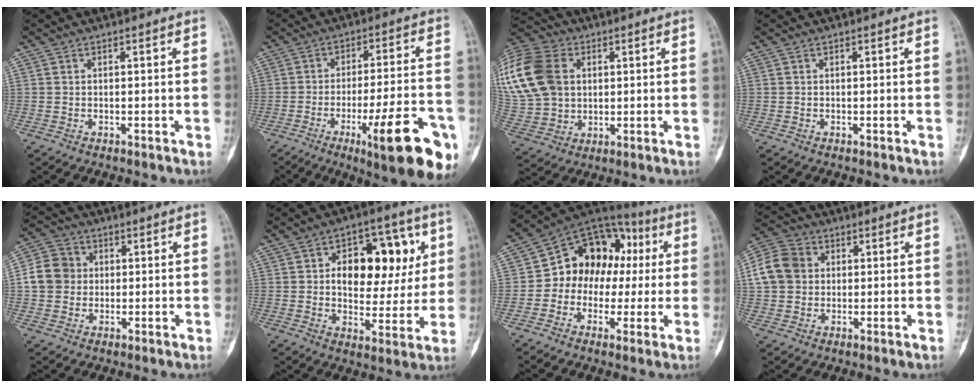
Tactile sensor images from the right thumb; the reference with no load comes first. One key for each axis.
{"total": 19.3, "fx": -8.6, "fy": 3.9, "fz": 16.8, "tx": -0.199, "ty": 0.028, "tz": -0.118}
{"total": 26.4, "fx": 6.5, "fy": 20.3, "fz": 15.6, "tx": -0.385, "ty": 0.051, "tz": 0.135}
{"total": 0.0}
{"total": 8.1, "fx": 0.4, "fy": 7.4, "fz": 3.4, "tx": -0.045, "ty": 0.015, "tz": -0.003}
{"total": 17.0, "fx": 4.2, "fy": 10.3, "fz": 12.9, "tx": -0.124, "ty": 0.005, "tz": 0.067}
{"total": 15.9, "fx": 0.7, "fy": 12.7, "fz": 9.5, "tx": -0.087, "ty": 0.051, "tz": 0.005}
{"total": 9.7, "fx": 1.3, "fy": 8.2, "fz": 4.9, "tx": -0.082, "ty": 0.015, "tz": 0.015}